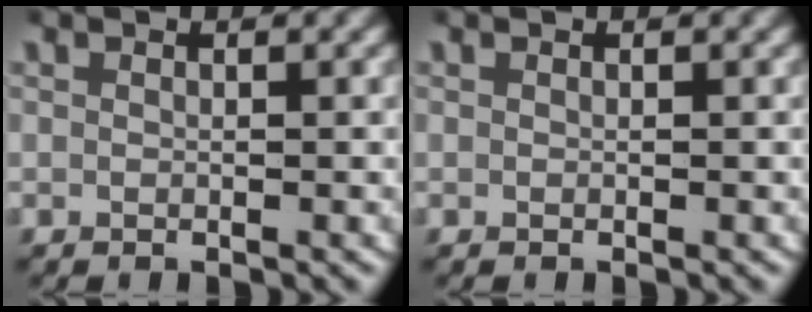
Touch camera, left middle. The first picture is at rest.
{"total": 0.0}